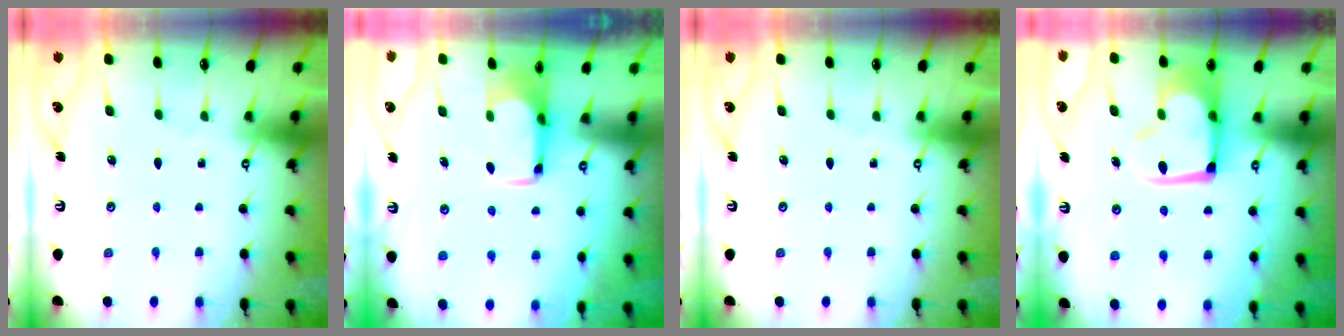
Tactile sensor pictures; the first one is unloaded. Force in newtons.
{"total": 1.2, "press": 1.1, "slide": 0.5}
{"total": 0.0}
{"total": 7.5, "press": 7.4, "slide": 1.3}